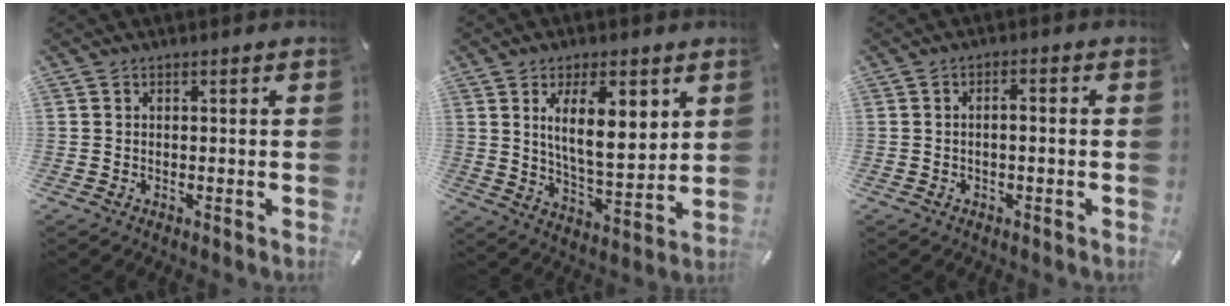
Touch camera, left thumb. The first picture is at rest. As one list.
[{"total": 13.5, "force": [5.2, 5.6, 11.1], "torque": [-0.180, -0.014, 0.085]}, {"total": 2.0, "force": [-1.0, 0.4, 1.7], "torque": [-0.027, 0.005, -0.019]}]